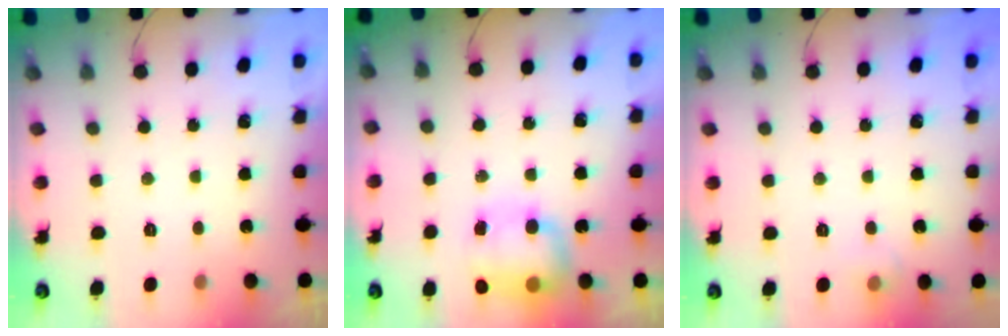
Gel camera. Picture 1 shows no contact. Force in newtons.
{"total": 7.6, "press": 7.6, "slide": 0.7}
{"total": 6.8, "press": 4.2, "slide": 5.3}